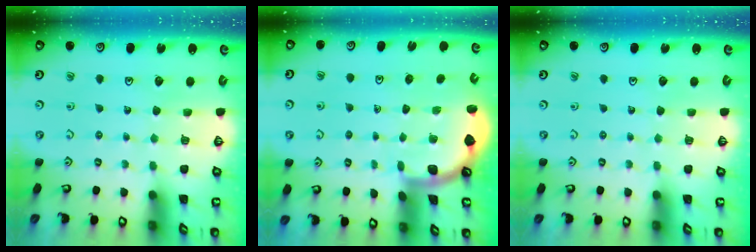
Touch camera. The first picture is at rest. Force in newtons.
{"total": 1.8, "press": 1.7, "slide": 0.0}
{"total": 0.0}